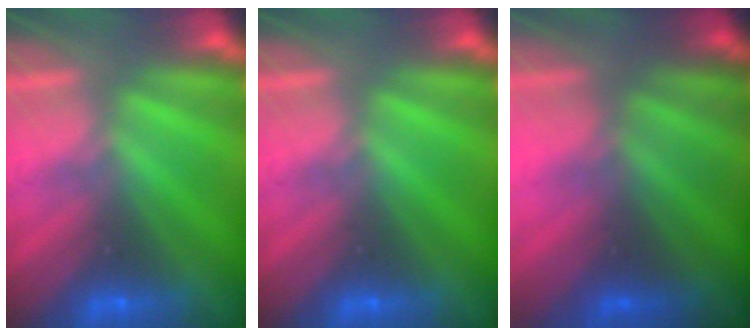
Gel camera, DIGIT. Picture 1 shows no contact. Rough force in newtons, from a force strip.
{"total": 0.0}
{"total": 2.8}